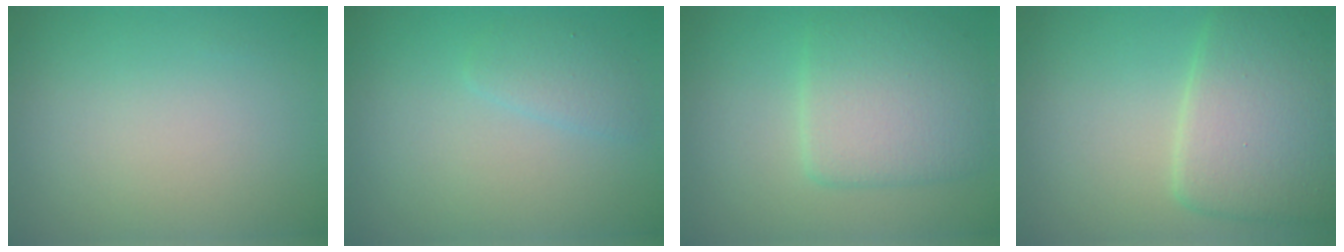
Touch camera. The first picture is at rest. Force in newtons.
{"total": 1.6, "press": 1.6, "slide": 0.0}
{"total": 5.2, "press": 5.2, "slide": 0.5}
{"total": 6.2, "press": 6.2, "slide": 0.2}